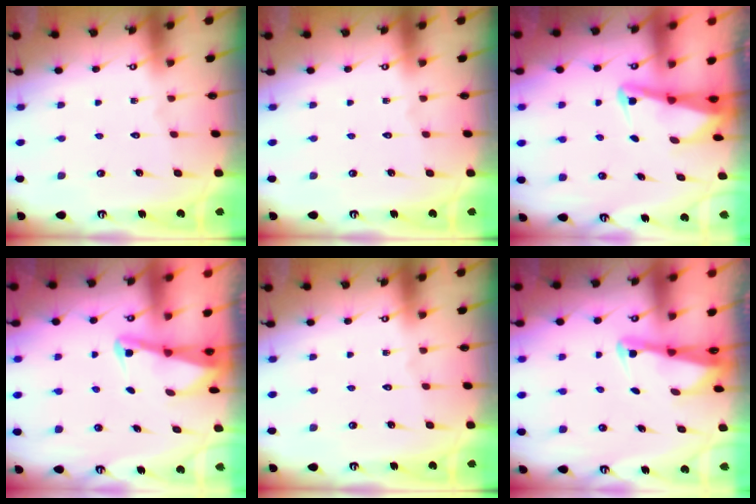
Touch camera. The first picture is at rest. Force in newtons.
{"total": 0.0}
{"total": 2.5, "press": 2.5, "slide": 0.6}
{"total": 2.1, "press": 2.0, "slide": 0.3}
{"total": 0.0}
{"total": 2.5, "press": 2.5, "slide": 0.2}